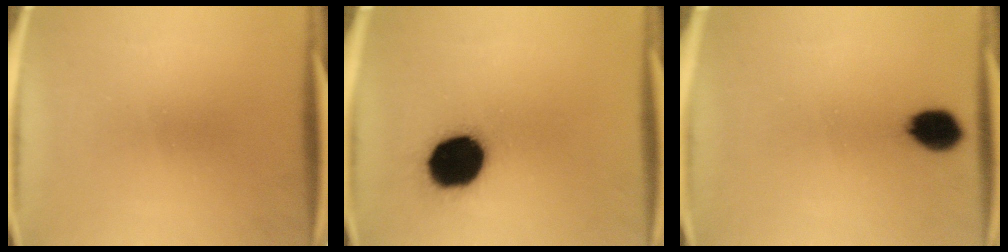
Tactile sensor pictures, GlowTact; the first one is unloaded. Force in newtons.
{"total": 16.9}
{"total": 7.5}